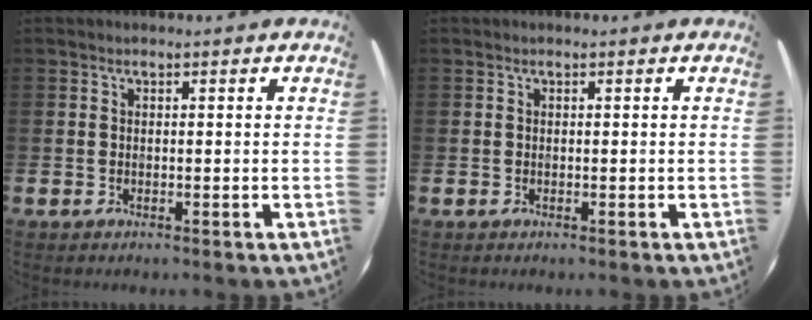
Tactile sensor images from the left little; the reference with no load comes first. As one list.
[{"total": 0.0}]